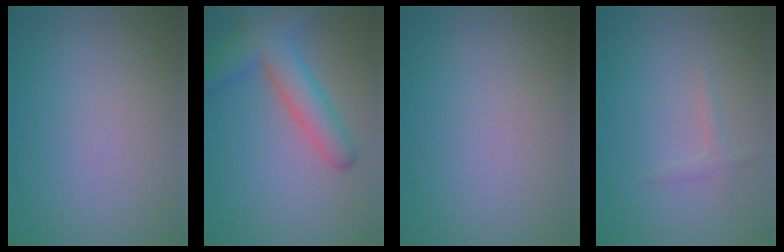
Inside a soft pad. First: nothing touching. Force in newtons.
{"total": 6.5, "press": 6.5, "slide": 0.3}
{"total": 0.0}
{"total": 1.0, "press": 1.0, "slide": 0.0}